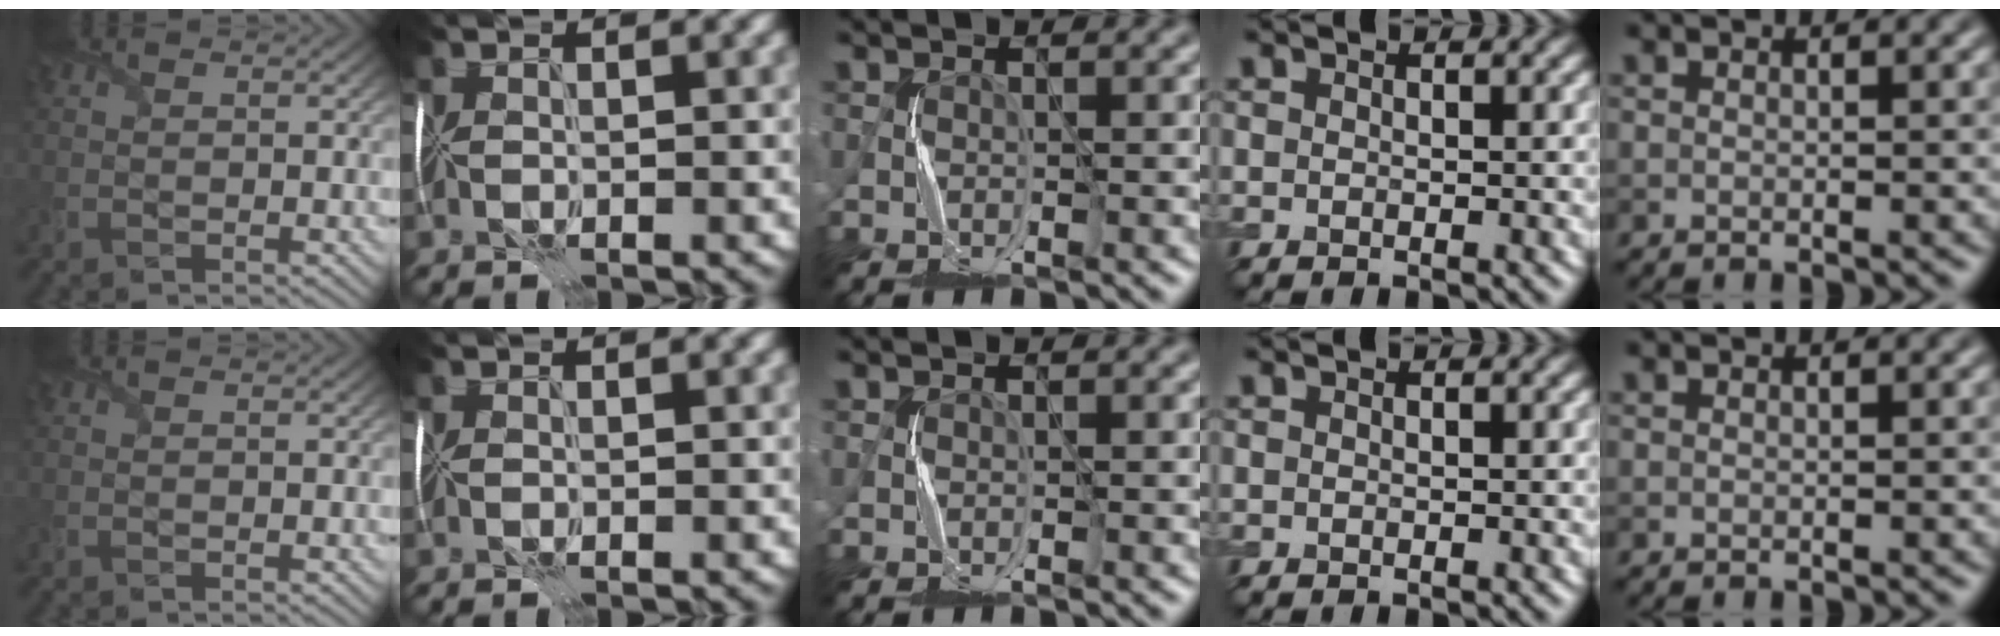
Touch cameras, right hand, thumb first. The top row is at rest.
{}